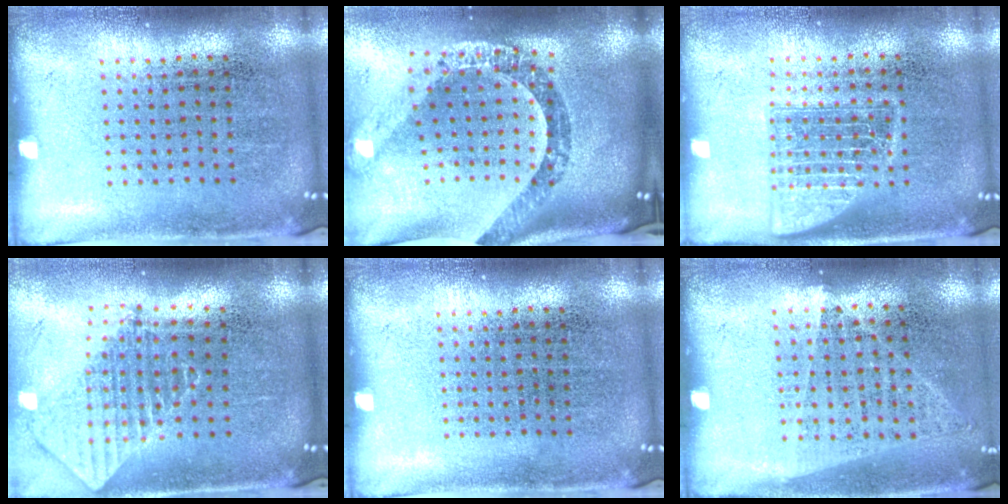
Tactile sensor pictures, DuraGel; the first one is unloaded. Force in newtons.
{"total": 2.5, "press": 2.0, "slide": 1.5}
{"total": 2.4, "press": 2.4, "slide": 0.4}
{"total": 2.0, "press": 1.6, "slide": 1.3}
{"total": 0.0}
{"total": 1.0, "press": 0.9, "slide": 0.4}